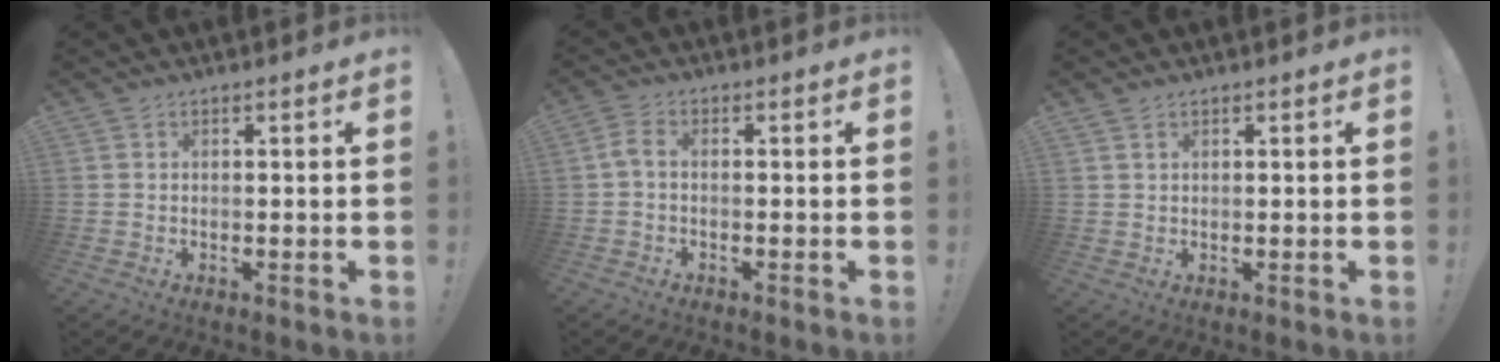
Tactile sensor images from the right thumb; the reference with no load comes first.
{"total": 2.5, "force": [-0.7, 0.7, 2.3], "torque": [-0.042, 0.005, -0.010]}
{"total": 1.3, "force": [0.9, 0.7, 0.7], "torque": [-0.008, -0.002, 0.017]}